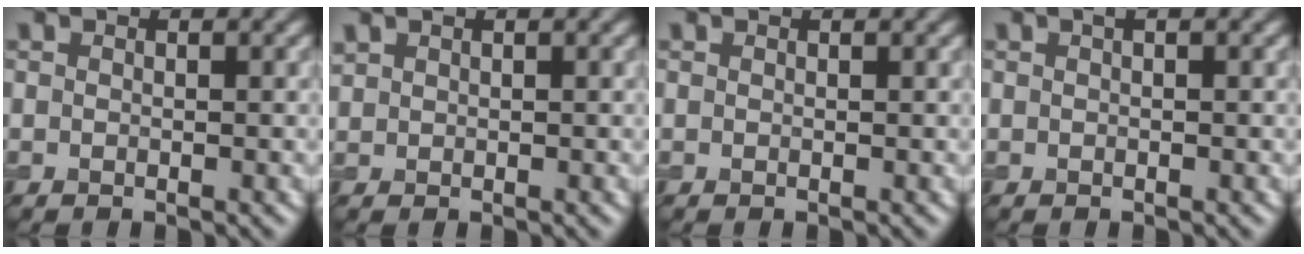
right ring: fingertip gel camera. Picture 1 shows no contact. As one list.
[{"total": 0.7, "force": [0.7, 0.3, 0.1], "torque": [-0.006, 0.001, 0.019]}, {"total": 0.5, "force": [0.5, 0.1, 0.2], "torque": [-0.003, 0.001, 0.004]}, {"total": 0.5, "force": [0.2, 0.1, 0.5], "torque": [-0.012, 0.006, 0.004]}]